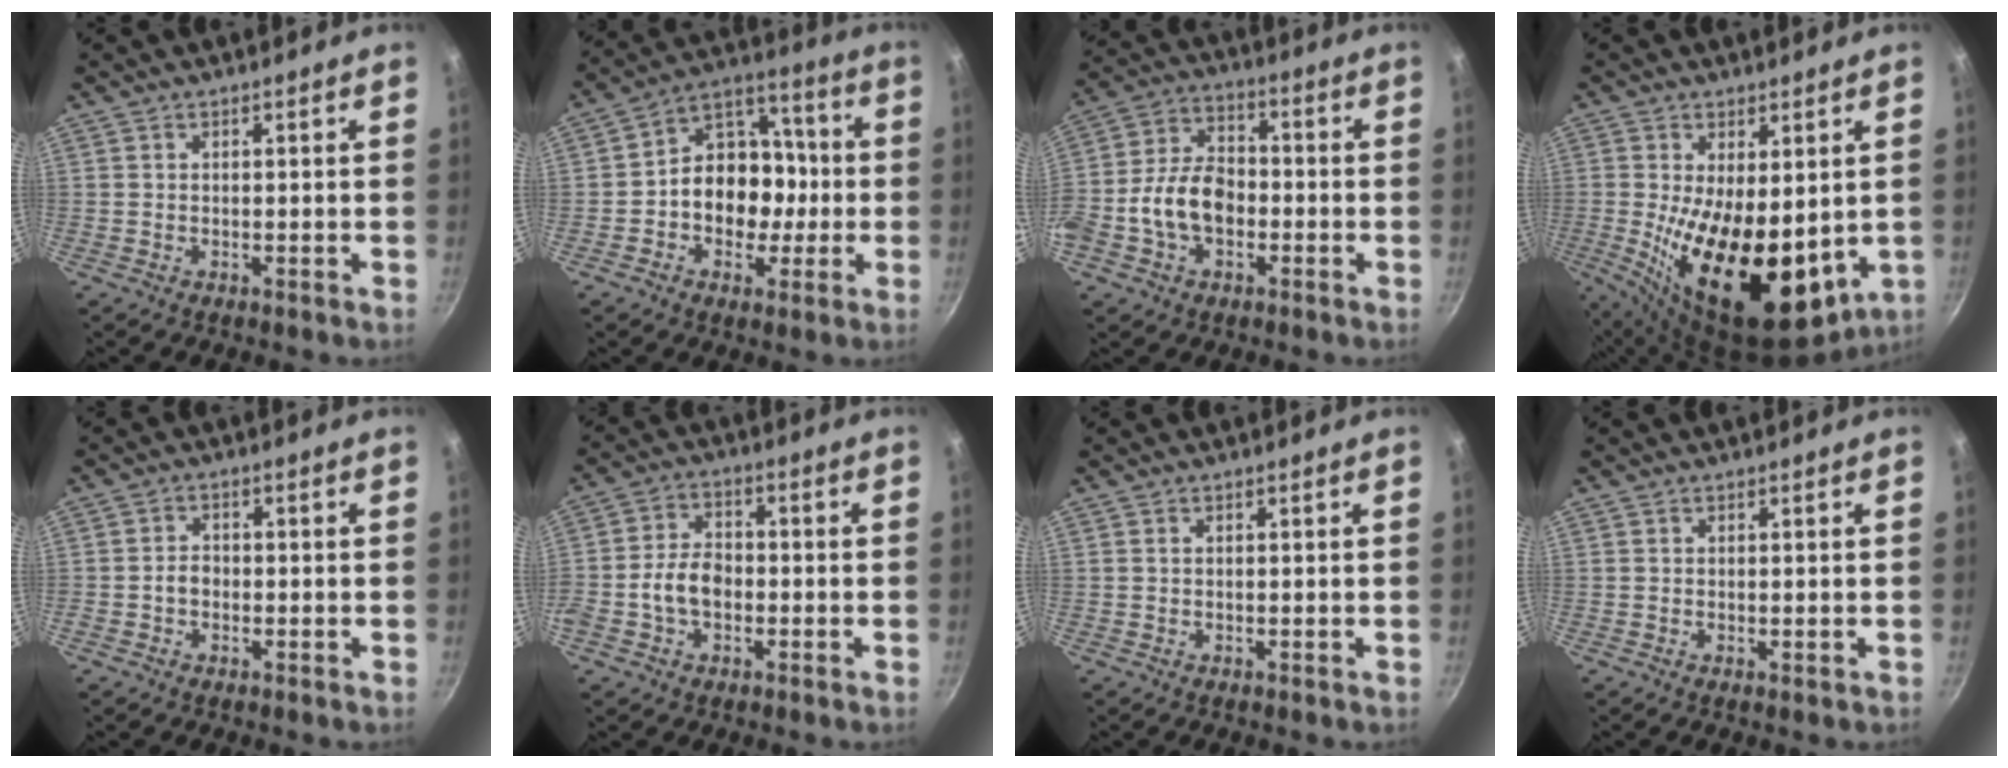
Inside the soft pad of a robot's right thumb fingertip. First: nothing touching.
{"total": 14.0, "force": [-2.0, 11.0, 8.3], "torque": [-0.071, 0.041, -0.046]}
{"total": 12.2, "force": [-2.8, 8.4, 8.3], "torque": [-0.133, 0.037, -0.064]}
{"total": 19.6, "force": [-1.1, 9.6, 17.0], "torque": [-0.251, -0.032, 0.003]}
{"total": 2.4, "force": [-0.8, 1.9, 1.3], "torque": [-0.012, 0.016, -0.015]}
{"total": 7.4, "force": [-1.9, 5.2, 4.9], "torque": [-0.074, 0.028, -0.044]}
{"total": 0.0}
{"total": 0.0}